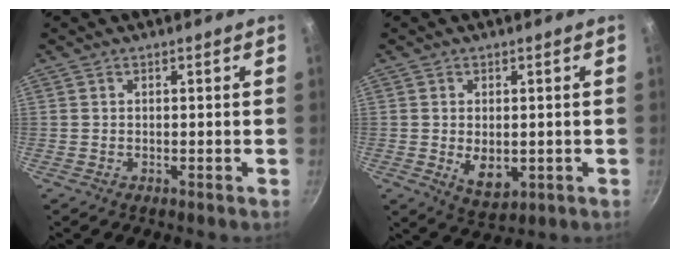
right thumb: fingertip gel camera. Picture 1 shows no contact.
{"total": 6.1, "force": [-0.5, 3.8, 4.7], "torque": [-0.067, -0.013, 0.002]}